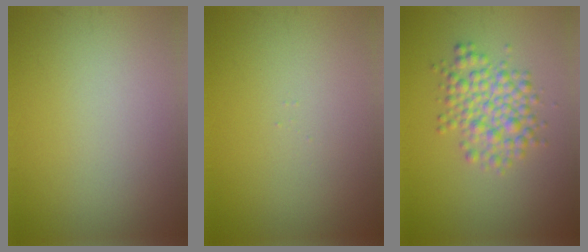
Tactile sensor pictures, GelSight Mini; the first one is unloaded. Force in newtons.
{"total": 0.0}
{"total": 4.2, "press": 4.2, "slide": 0.1}